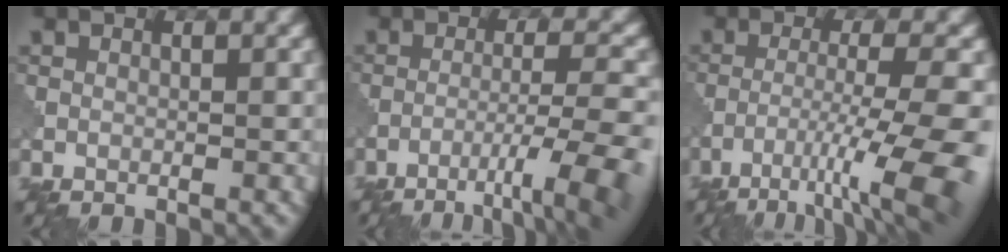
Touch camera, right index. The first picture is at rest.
{"total": 7.6, "force": [-4.3, 1.0, 6.2], "torque": [-0.092, 0.008, -0.063]}
{"total": 10.1, "force": [-5.2, 1.7, 8.5], "torque": [-0.135, -0.006, -0.076]}